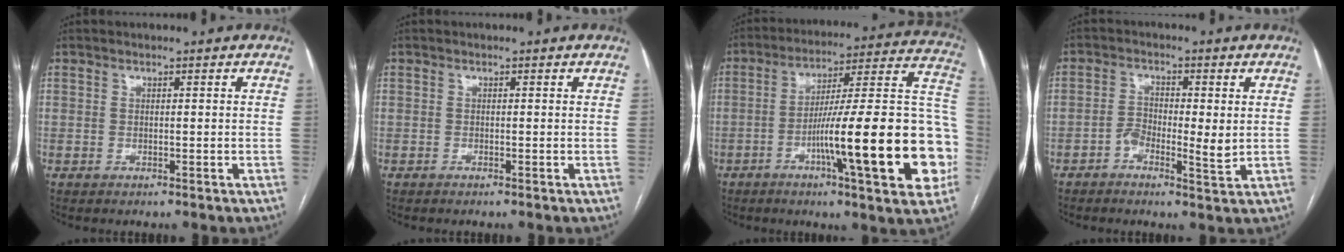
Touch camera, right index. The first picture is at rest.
{"total": 0.0}
{"total": 25.2, "force": [-6.7, 1.9, 24.2], "torque": [-0.272, 0.015, -0.100]}
{"total": 4.8, "force": [-0.8, 1.8, 4.4], "torque": [-0.076, 0.005, -0.018]}